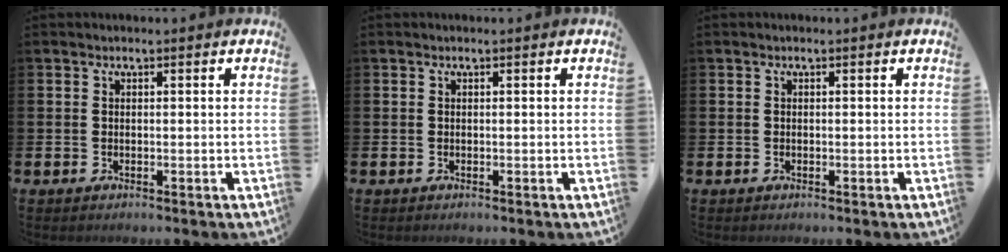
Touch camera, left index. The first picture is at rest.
{"total": 0.0}
{"total": 0.0}